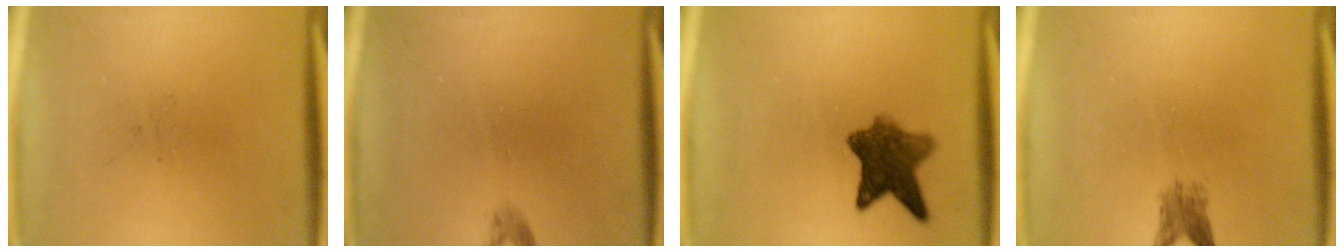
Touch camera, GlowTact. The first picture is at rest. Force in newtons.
{"total": 0.9}
{"total": 7.5}
{"total": 2.5}